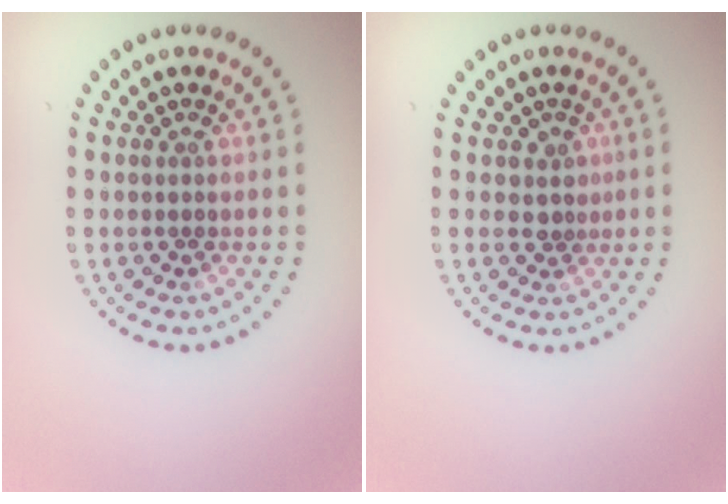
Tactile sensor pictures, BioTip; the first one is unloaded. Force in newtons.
{"total": 1.5, "press": 1.2, "slide": 0.9}